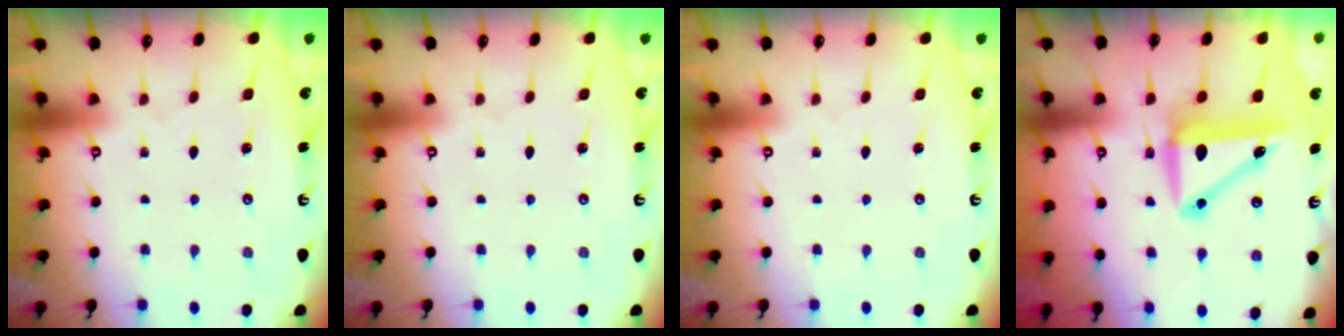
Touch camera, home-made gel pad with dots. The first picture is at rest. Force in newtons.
{"total": 0.0}
{"total": 0.0}
{"total": 10.1, "press": 9.9, "slide": 1.9}